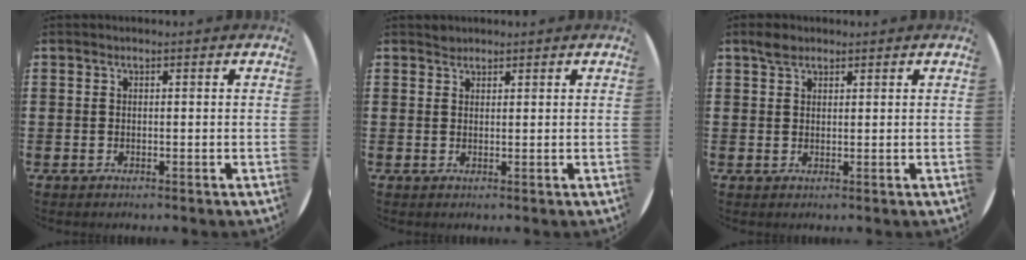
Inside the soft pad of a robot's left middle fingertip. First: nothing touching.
{"total": 1.1, "force": [1.0, 0.3, -0.1], "torque": [0.009, -0.001, 0.018]}
{"total": 2.0, "force": [1.6, 1.0, 0.7], "torque": [0.001, -0.002, 0.027]}